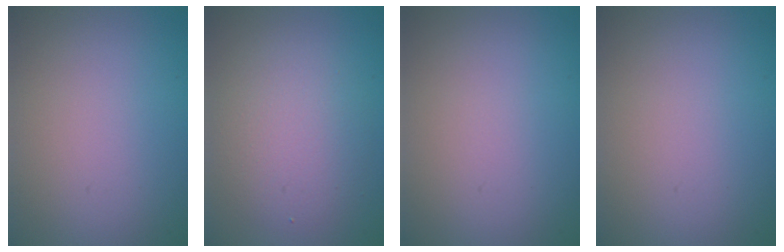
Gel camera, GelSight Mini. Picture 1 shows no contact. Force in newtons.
{"total": 4.2, "press": 4.2, "slide": 0.1}
{"total": 0.0}
{"total": 0.0}